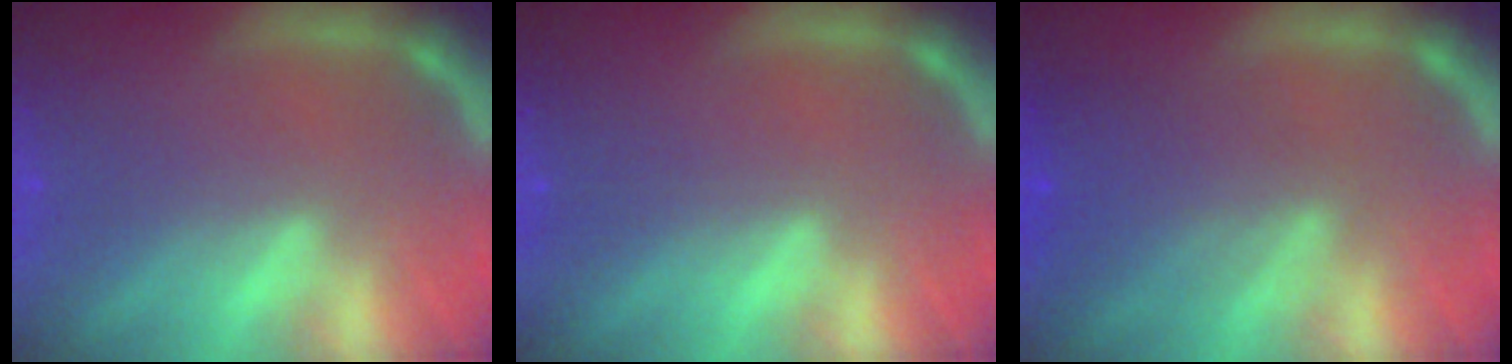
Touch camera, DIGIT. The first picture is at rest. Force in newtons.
{"total": 0.0}
{"total": 4.5}